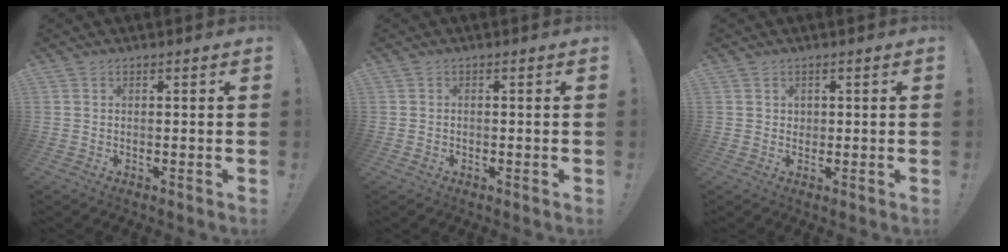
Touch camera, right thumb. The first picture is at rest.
{"total": 0.7, "force": [-0.3, 0.5, 0.4], "torque": [-0.006, 0.003, -0.006]}
{"total": 1.5, "force": [0.7, 1.3, 0.3], "torque": [0.006, -0.005, 0.010]}